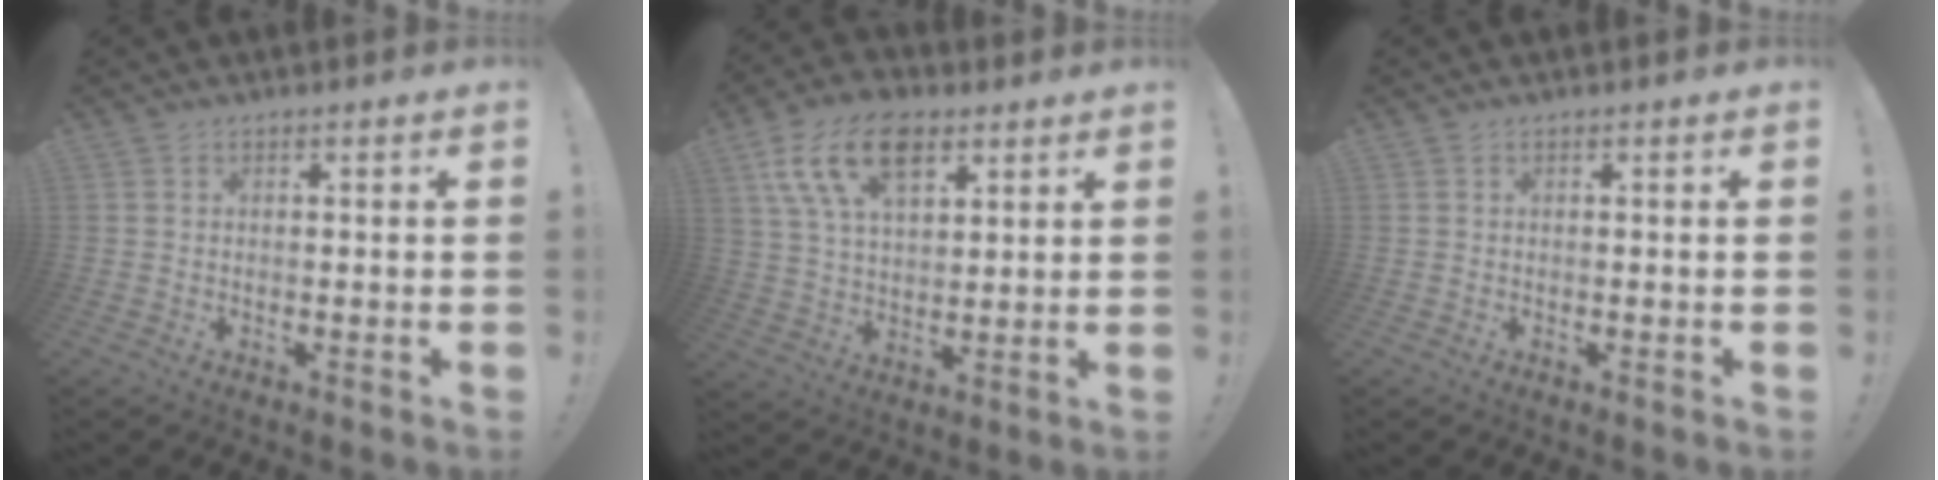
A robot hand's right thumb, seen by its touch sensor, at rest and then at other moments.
{"total": 16.3, "force": [8.2, 9.2, 10.6], "torque": [-0.195, -0.024, 0.151]}
{"total": 0.0}